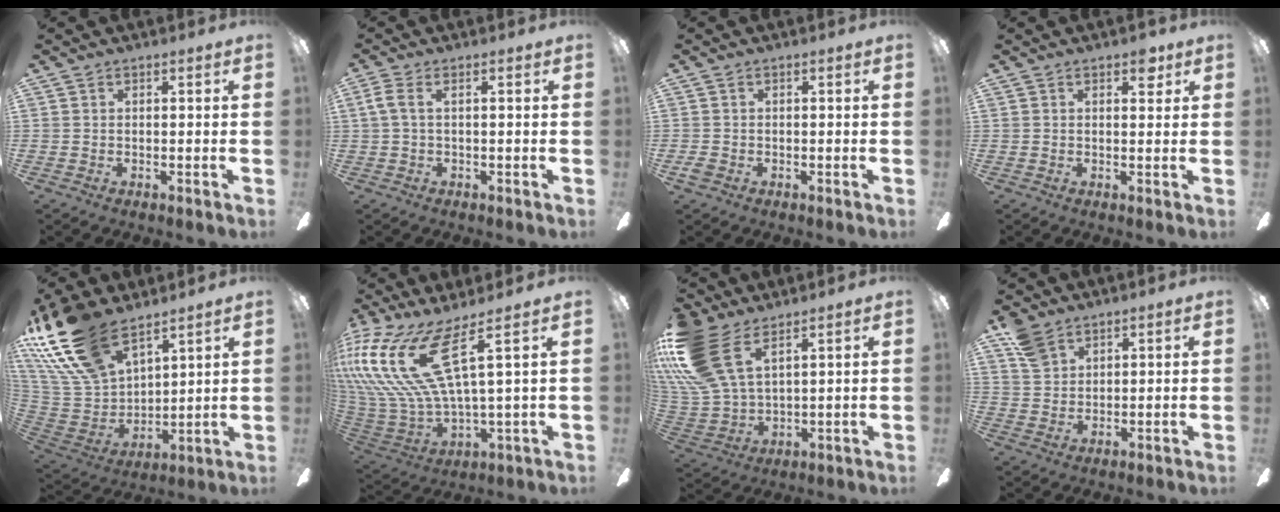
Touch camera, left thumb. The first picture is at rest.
{"total": 3.8, "force": [0.5, 1.5, 3.4], "torque": [-0.072, 0.006, 0.006]}
{"total": 1.7, "force": [-0.6, 1.4, 0.8], "torque": [-0.012, 0.005, -0.011]}
{"total": 3.4, "force": [2.1, 1.8, 2.1], "torque": [-0.011, -0.007, 0.030]}
{"total": 22.6, "force": [15.7, 11.0, 12.0], "torque": [-0.288, -0.081, 0.289]}
{"total": 22.4, "force": [10.3, 8.3, 18.1], "torque": [-0.411, -0.054, 0.174]}
{"total": 19.5, "force": [11.0, 10.3, 12.5], "torque": [-0.294, -0.049, 0.204]}
{"total": 7.2, "force": [5.1, 4.2, 2.7], "torque": [-0.063, -0.009, 0.101]}